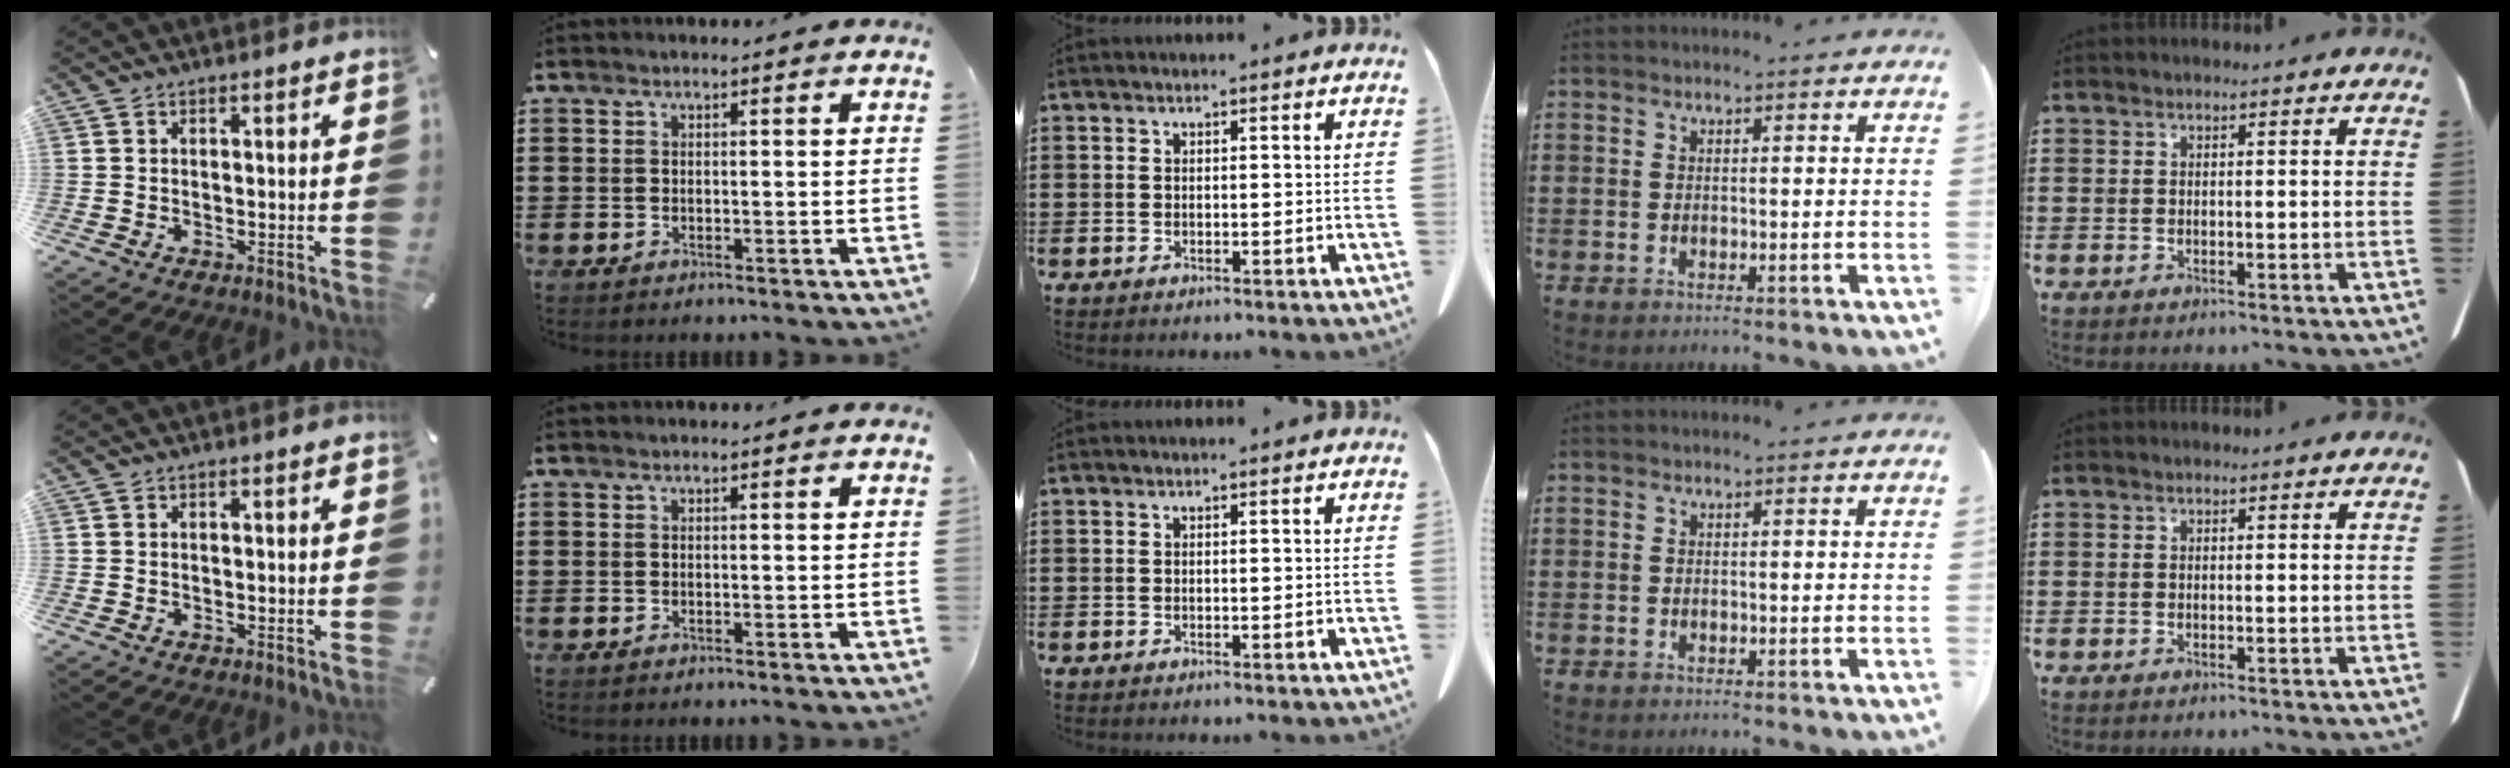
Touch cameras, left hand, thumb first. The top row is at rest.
{}